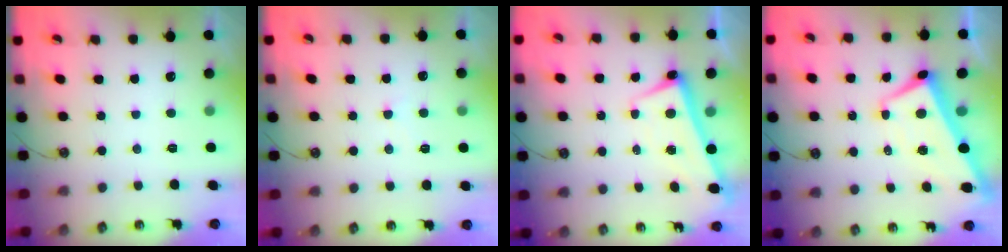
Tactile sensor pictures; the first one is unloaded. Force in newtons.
{"total": 0.8, "press": 0.6, "slide": 0.6}
{"total": 2.5, "press": 2.4, "slide": 0.7}
{"total": 6.1, "press": 6.0, "slide": 0.9}